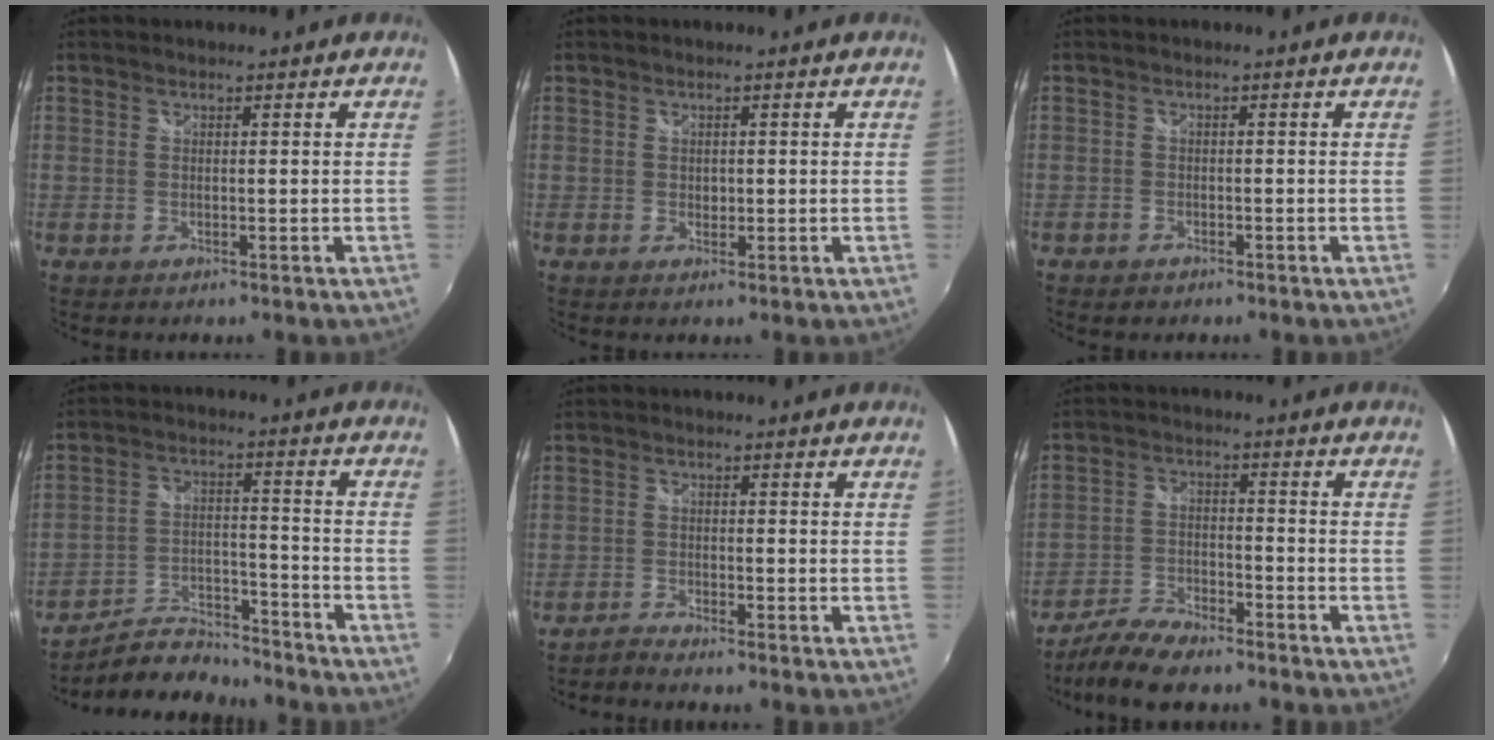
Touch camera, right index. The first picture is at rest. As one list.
[{"total": 1.1, "force": [0.0, 0.9, 0.7], "torque": [-0.008, 0.001, 0.001]}, {"total": 2.2, "force": [-1.5, 1.5, 0.3], "torque": [-0.013, -0.001, -0.025]}, {"total": 11.2, "force": [-10.6, 2.8, 2.2], "torque": [-0.059, 0.011, -0.176]}, {"total": 2.3, "force": [-2.3, 0.1, 0.3], "torque": [-0.016, -0.006, -0.049]}, {"total": 9.1, "force": [-7.7, 2.6, 4.0], "torque": [-0.097, -0.008, -0.143]}]